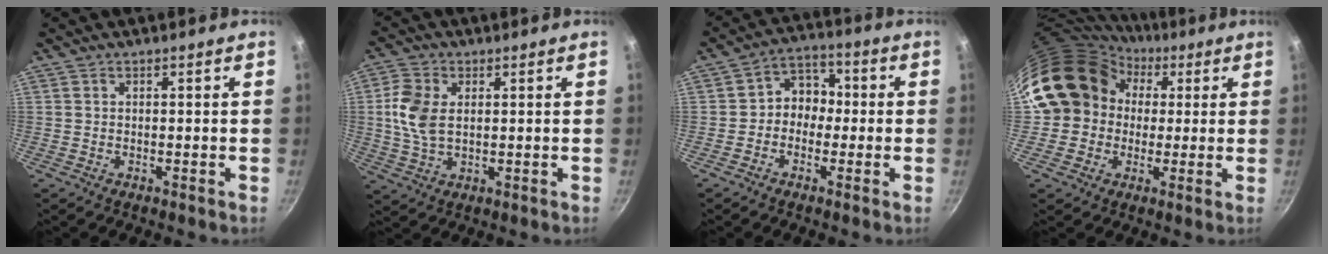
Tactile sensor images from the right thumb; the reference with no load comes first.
{"total": 7.9, "force": [1.1, 5.0, 6.0], "torque": [-0.125, 0.004, 0.019]}
{"total": 6.1, "force": [-0.9, 5.2, 3.2], "torque": [-0.007, 0.026, -0.033]}
{"total": 15.6, "force": [2.2, 13.8, 6.8], "torque": [-0.090, 0.040, 0.027]}